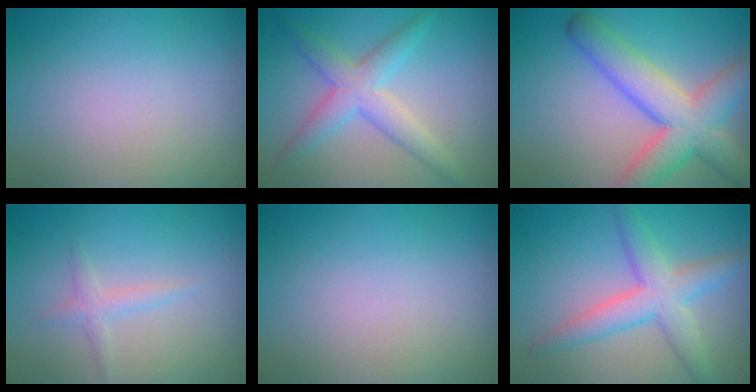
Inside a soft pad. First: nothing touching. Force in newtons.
{"total": 3.9, "press": 3.9, "slide": 0.1}
{"total": 7.5, "press": 7.5, "slide": 0.4}
{"total": 1.3, "press": 1.3, "slide": 0.1}
{"total": 0.0}
{"total": 4.6, "press": 4.6, "slide": 0.1}